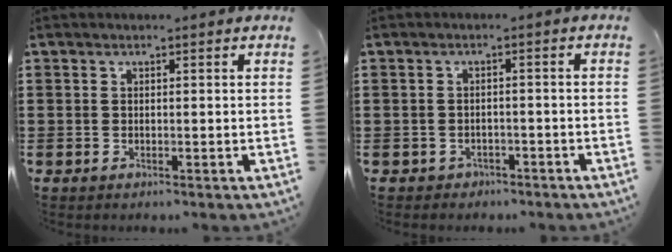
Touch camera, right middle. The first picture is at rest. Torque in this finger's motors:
{"motor_torque": [-0.24, 0.20, 0.04, 0.00]}